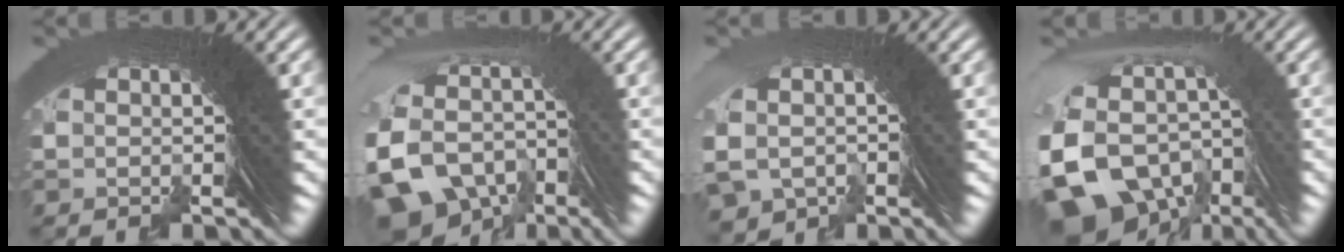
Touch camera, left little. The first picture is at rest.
{"total": 9.7, "force": [-3.2, 7.7, 5.0], "torque": [-0.127, -0.049, -0.038]}
{"total": 3.4, "force": [-1.8, 2.8, 0.4], "torque": [-0.013, -0.004, -0.031]}
{"total": 12.6, "force": [-3.0, 10.3, 6.6], "torque": [-0.179, -0.059, -0.029]}